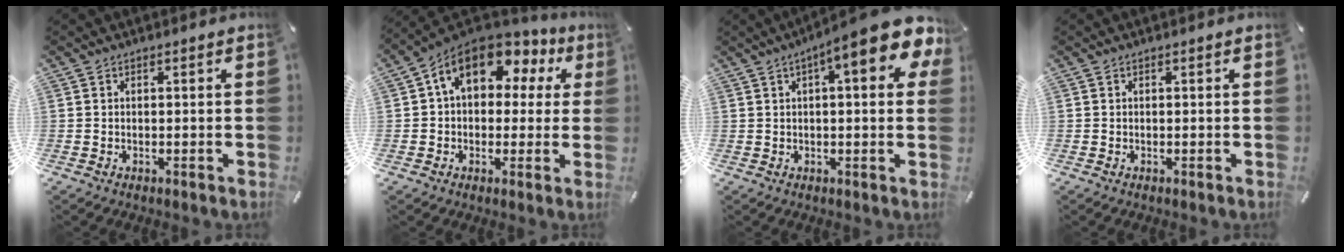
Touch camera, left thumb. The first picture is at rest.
{"total": 13.5, "force": [5.6, 8.6, 8.9], "torque": [-0.147, -0.015, 0.102]}
{"total": 13.7, "force": [6.2, 3.3, 11.8], "torque": [-0.162, -0.037, 0.094]}
{"total": 0.0}